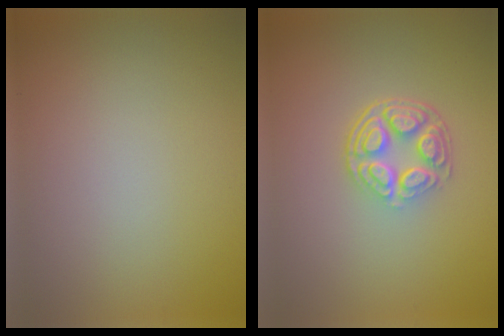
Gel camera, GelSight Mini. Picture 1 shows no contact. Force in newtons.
{"total": 4.7, "press": 3.3, "slide": 3.3}